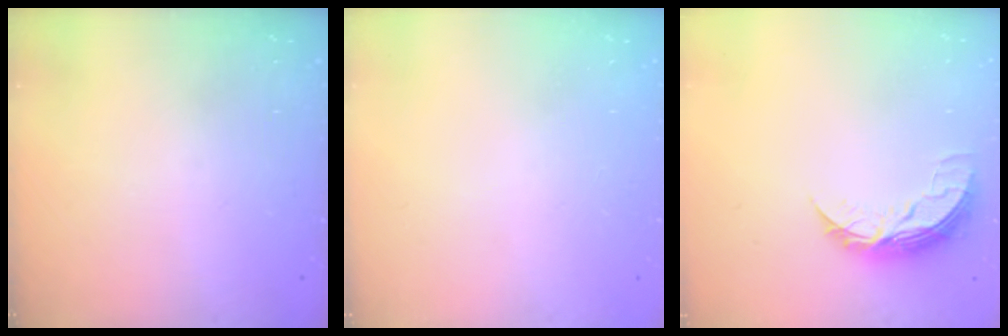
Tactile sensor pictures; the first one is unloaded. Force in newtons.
{"total": 0.0}
{"total": 7.8, "press": 7.8, "slide": 0.4}